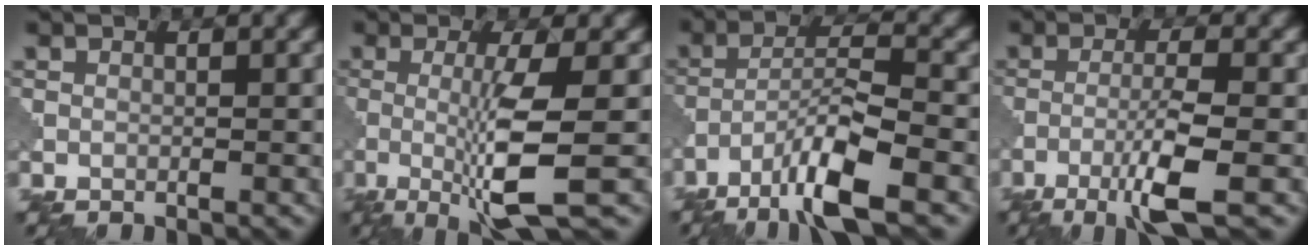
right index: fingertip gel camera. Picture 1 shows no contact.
{"total": 6.6, "force": [-1.2, 0.9, 6.4], "torque": [-0.114, -0.011, -0.027]}
{"total": 7.9, "force": [-4.9, 1.3, 6.0], "torque": [-0.105, 0.005, -0.095]}
{"total": 5.5, "force": [-2.6, 0.5, 4.8], "torque": [-0.084, 0.005, -0.057]}